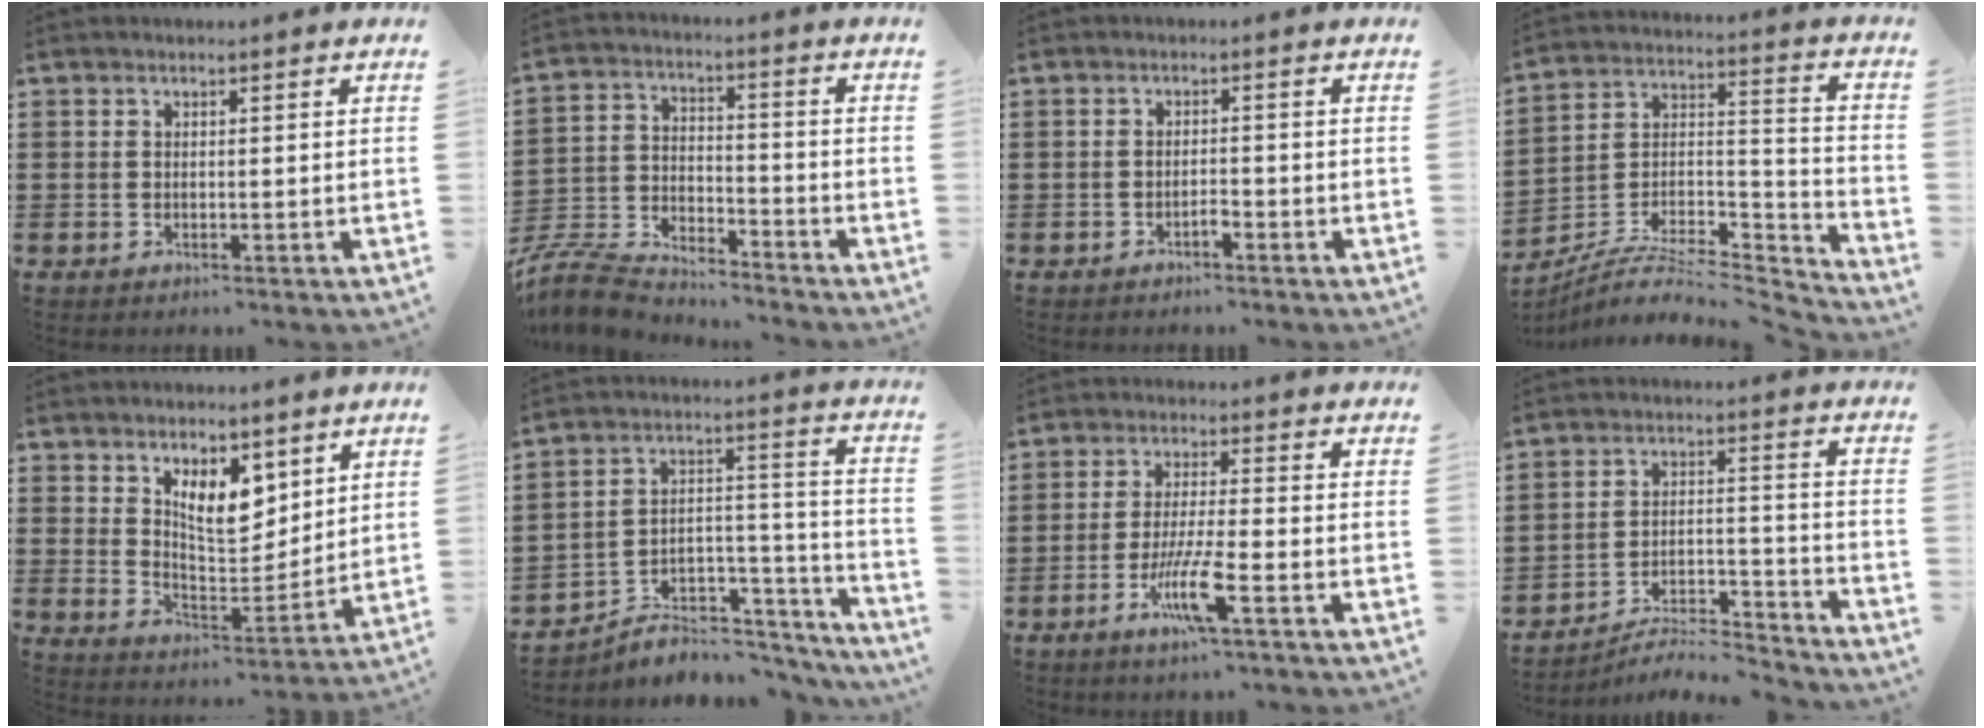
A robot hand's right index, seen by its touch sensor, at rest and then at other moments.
{"total": 7.3, "force": [-7.1, 1.3, 1.4], "torque": [-0.049, 0.001, -0.146]}
{"total": 1.6, "force": [-1.2, 0.3, 0.9], "torque": [-0.021, -0.003, -0.022]}
{"total": 7.0, "force": [-5.6, 2.8, 3.1], "torque": [-0.064, 0.001, -0.113]}
{"total": 8.2, "force": [5.1, 3.9, 5.1], "torque": [-0.092, -0.018, 0.090]}
{"total": 4.5, "force": [-3.6, 2.5, 0.9], "torque": [-0.021, -0.004, -0.068]}
{"total": 7.6, "force": [-3.7, 0.7, 6.6], "torque": [-0.132, -0.013, -0.069]}
{"total": 5.4, "force": [-5.1, 1.0, 1.6], "torque": [-0.025, 0.000, -0.102]}